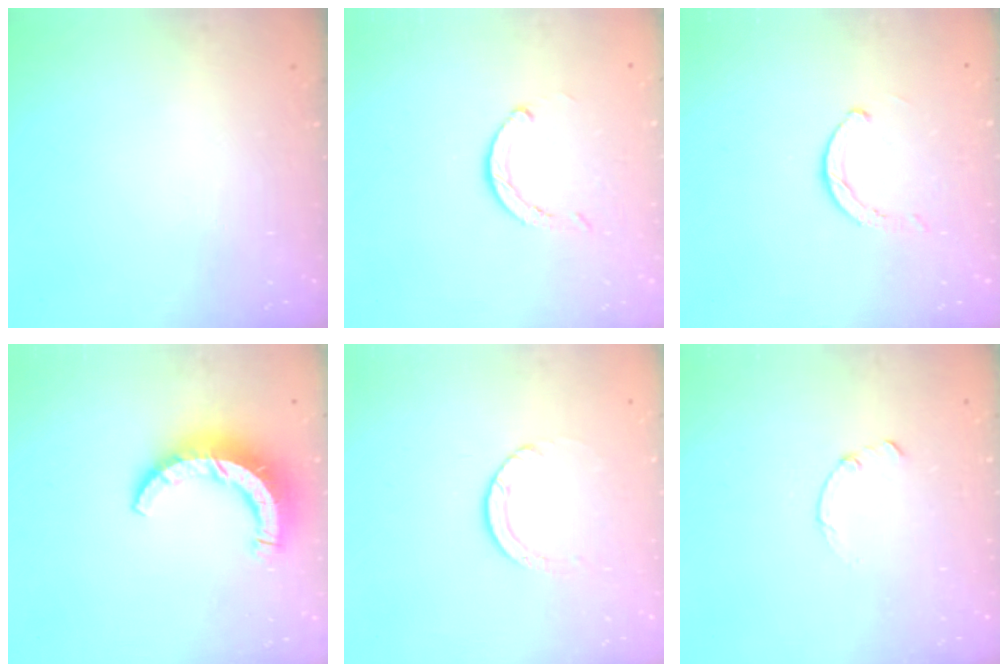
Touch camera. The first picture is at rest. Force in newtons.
{"total": 3.5, "press": 3.4, "slide": 0.5}
{"total": 2.8, "press": 2.7, "slide": 0.3}
{"total": 9.6, "press": 9.6, "slide": 1.0}
{"total": 3.5, "press": 3.5, "slide": 0.1}
{"total": 0.0}